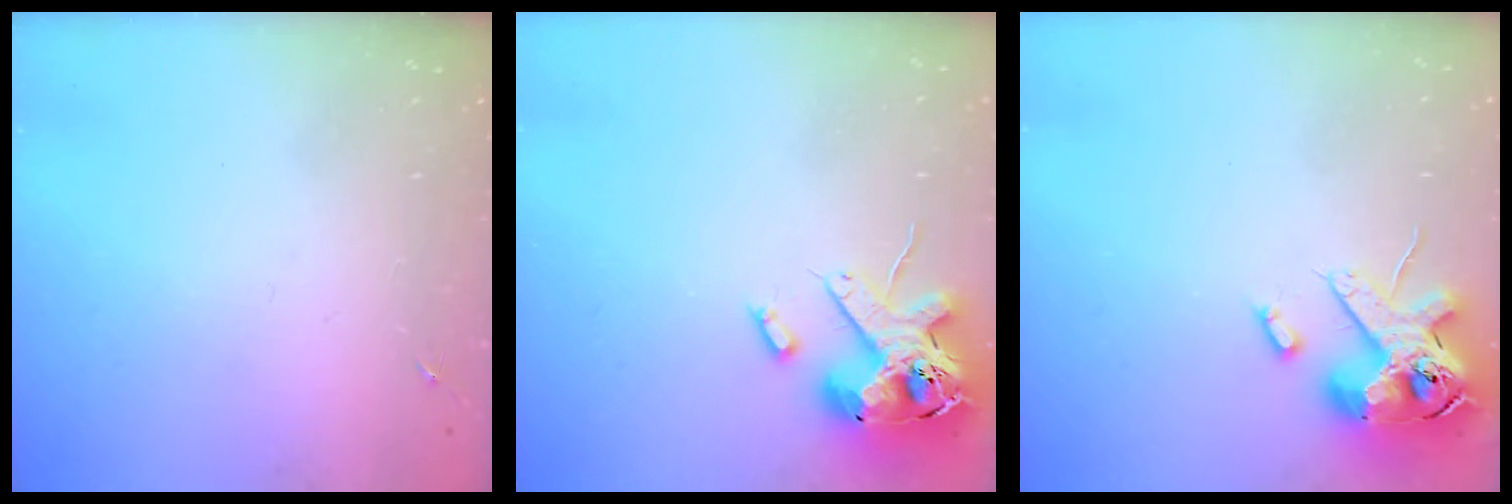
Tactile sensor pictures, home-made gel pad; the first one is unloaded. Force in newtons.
{"total": 16.4, "press": 16.2, "slide": 2.7}
{"total": 15.3, "press": 15.1, "slide": 2.6}